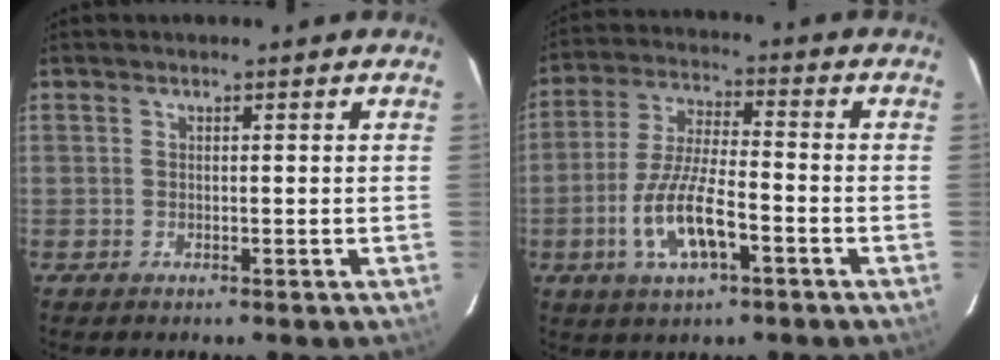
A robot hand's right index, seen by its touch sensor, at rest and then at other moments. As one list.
[{"total": 11.3, "force": [-4.6, 3.6, 9.7], "torque": [-0.202, -0.007, -0.082]}]